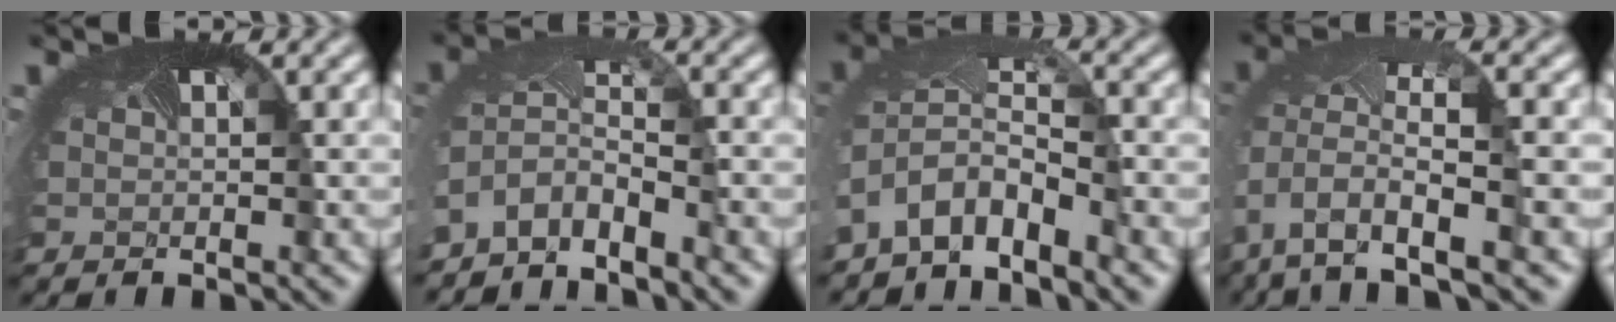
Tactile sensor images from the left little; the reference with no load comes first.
{"total": 4.5, "force": [-3.6, 1.4, 2.3], "torque": [-0.056, -0.014, -0.074]}
{"total": 5.9, "force": [-3.8, 2.5, 3.6], "torque": [-0.074, -0.008, -0.078]}
{"total": 10.6, "force": [-3.9, 5.4, 8.3], "torque": [-0.200, -0.025, -0.046]}